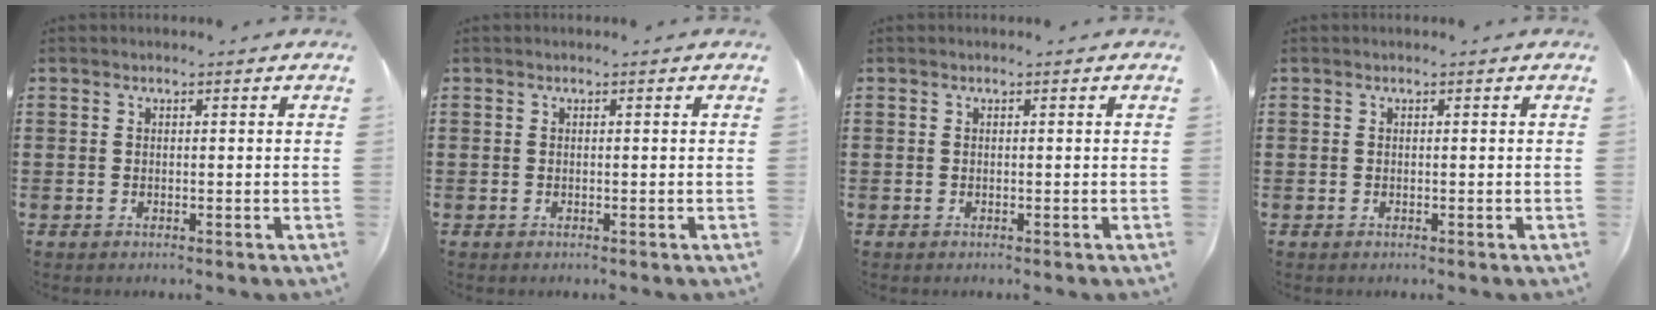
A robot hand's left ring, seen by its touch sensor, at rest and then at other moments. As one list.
[{"total": 0.0}, {"total": 0.0}, {"total": 0.0}]